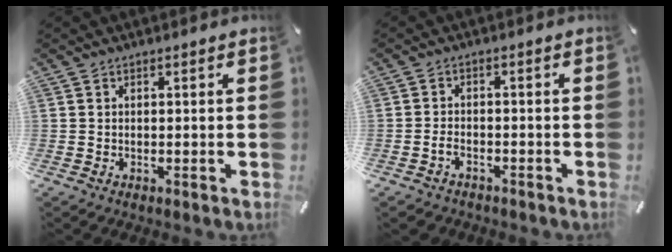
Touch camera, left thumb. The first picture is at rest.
{"total": 2.8, "force": [-1.7, 1.8, 1.3], "torque": [-0.032, 0.007, -0.036]}